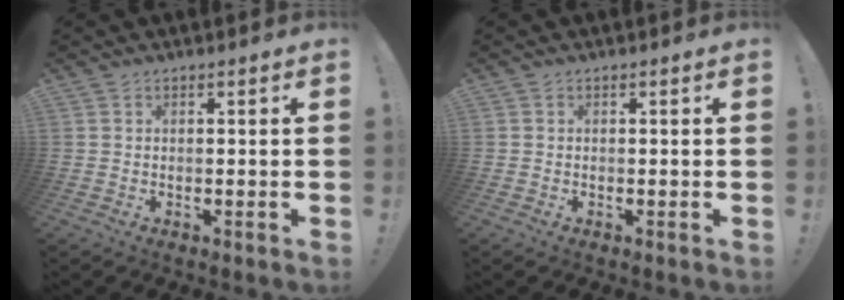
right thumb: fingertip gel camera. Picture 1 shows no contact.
{"total": 0.0}